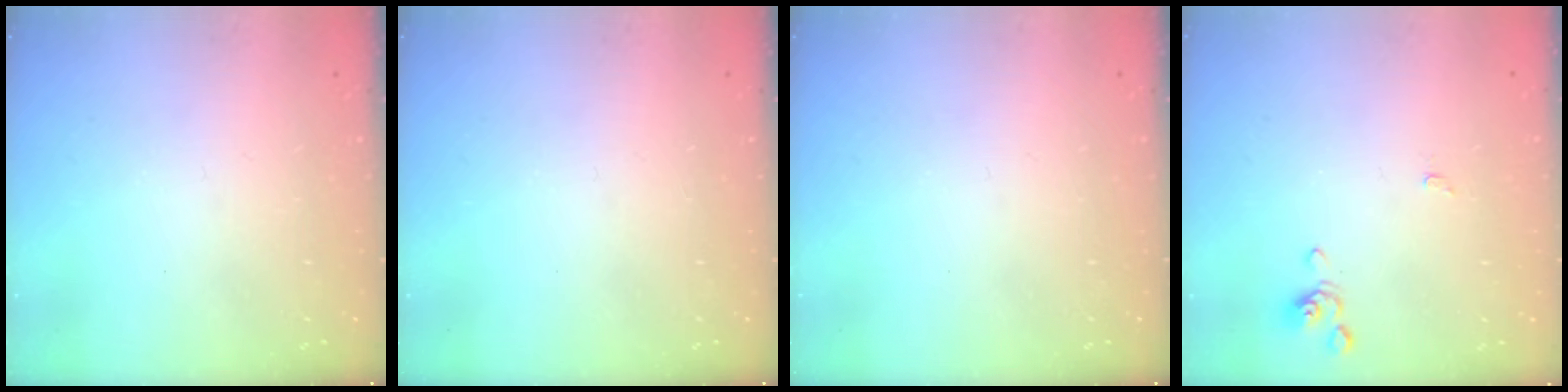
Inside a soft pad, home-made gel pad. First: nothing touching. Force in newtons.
{"total": 0.0}
{"total": 0.0}
{"total": 0.0}